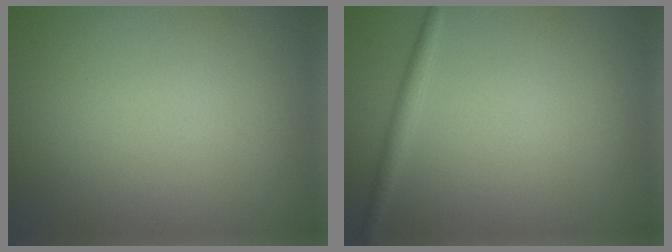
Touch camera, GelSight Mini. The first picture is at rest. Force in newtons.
{"total": 1.5, "press": 1.5, "slide": 0.1}